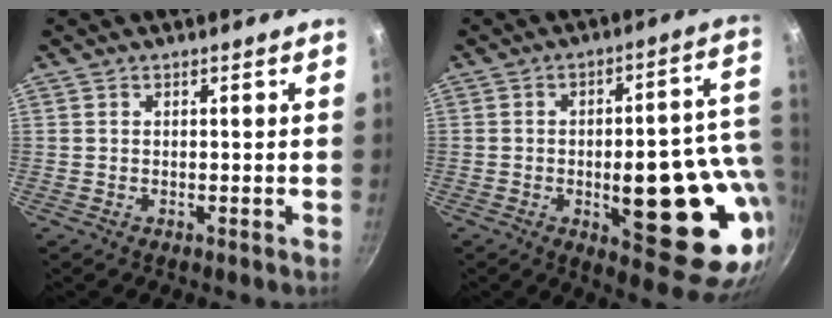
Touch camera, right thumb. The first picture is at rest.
{"total": 23.3, "force": [-2.9, 9.0, 21.3], "torque": [-0.225, 0.000, -0.032]}